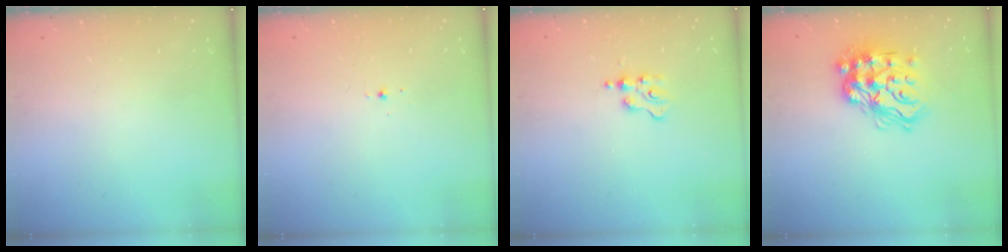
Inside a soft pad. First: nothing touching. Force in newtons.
{"total": 2.6, "press": 2.5, "slide": 0.7}
{"total": 2.4, "press": 2.4, "slide": 0.2}
{"total": 17.8, "press": 17.7, "slide": 1.8}